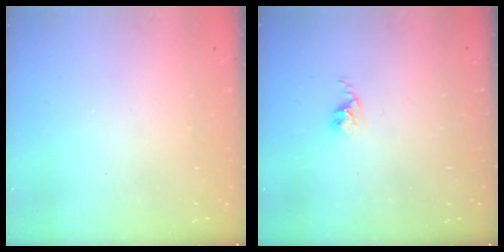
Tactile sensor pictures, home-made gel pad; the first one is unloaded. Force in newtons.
{"total": 2.6, "press": 2.6, "slide": 0.4}